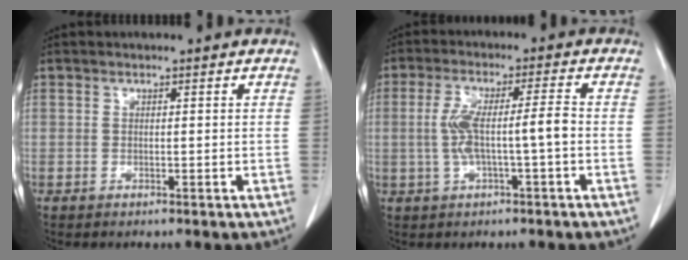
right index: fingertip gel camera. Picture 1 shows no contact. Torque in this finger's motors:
{"motor_torque": [0.51, -0.17, 0.26, 0.08]}